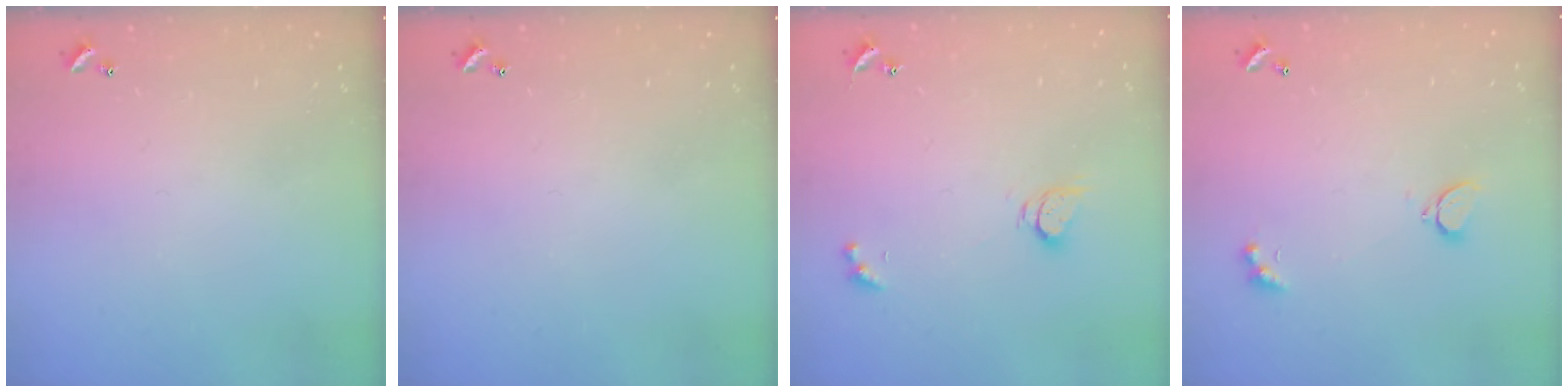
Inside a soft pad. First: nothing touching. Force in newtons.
{"total": 0.0}
{"total": 2.5, "press": 2.5, "slide": 0.4}
{"total": 2.2, "press": 2.1, "slide": 0.6}